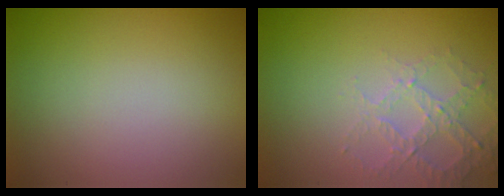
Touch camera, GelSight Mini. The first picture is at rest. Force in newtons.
{"total": 2.8, "press": 2.7, "slide": 0.8}